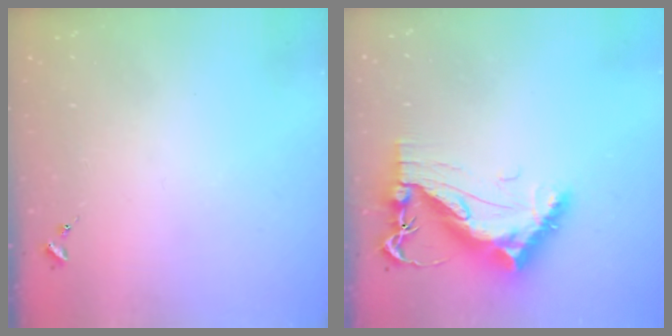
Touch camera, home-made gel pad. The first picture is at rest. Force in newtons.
{"total": 11.9, "press": 11.9, "slide": 1.0}